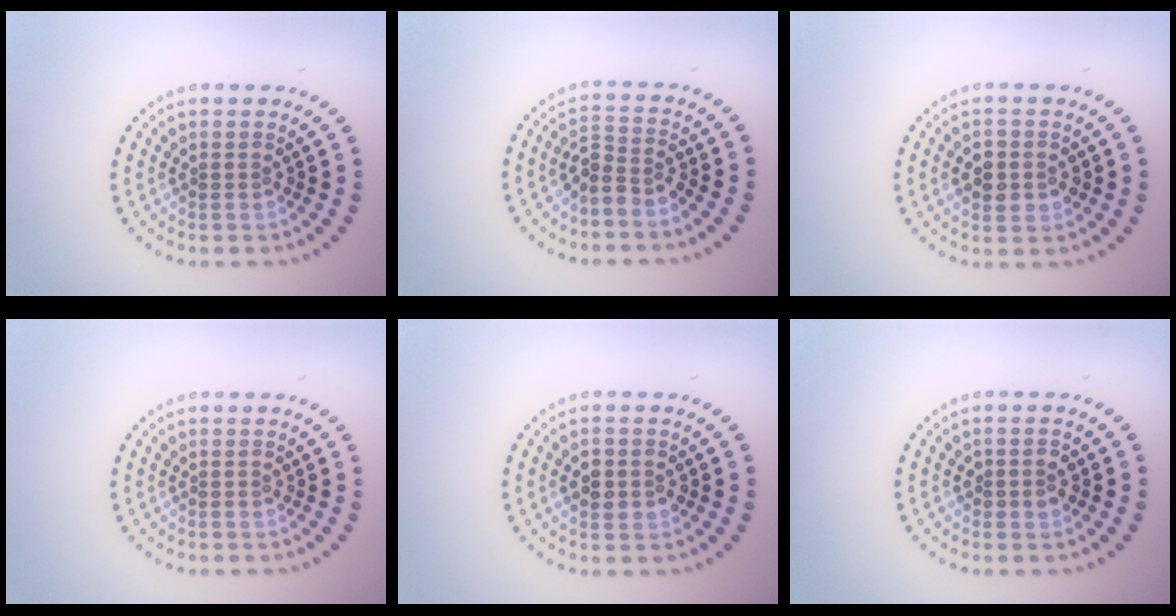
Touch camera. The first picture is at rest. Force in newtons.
{"total": 2.4, "press": 1.8, "slide": 1.6}
{"total": 2.5, "press": 2.5, "slide": 0.3}
{"total": 0.0}
{"total": 2.0, "press": 2.0, "slide": 0.2}
{"total": 1.4, "press": 1.3, "slide": 0.3}